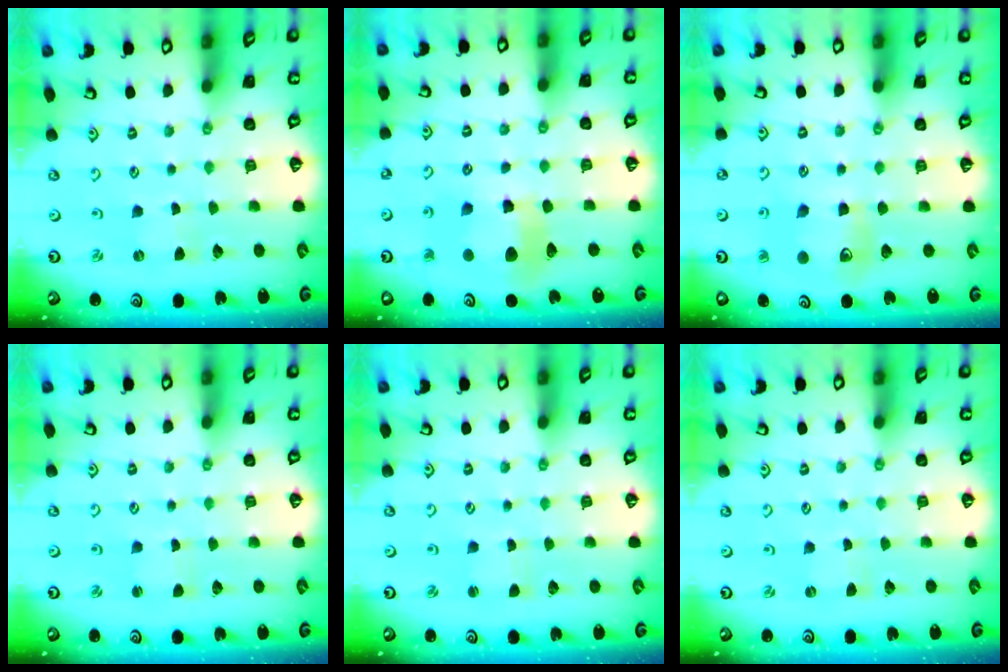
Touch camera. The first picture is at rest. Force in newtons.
{"total": 10.2, "press": 10.2, "slide": 1.2}
{"total": 10.2, "press": 10.1, "slide": 1.0}
{"total": 1.3, "press": 1.3, "slide": 0.1}
{"total": 1.3, "press": 1.3, "slide": 0.1}
{"total": 0.0}